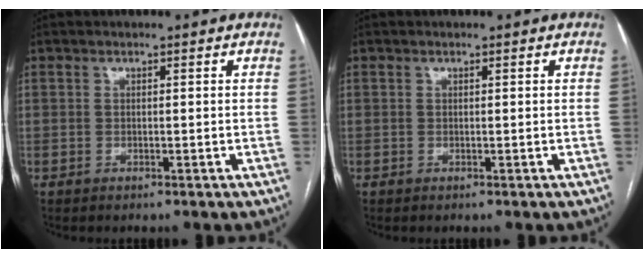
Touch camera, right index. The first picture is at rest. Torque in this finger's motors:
{"motor_torque": [0.08, 0.05, 0.04, 0.01]}